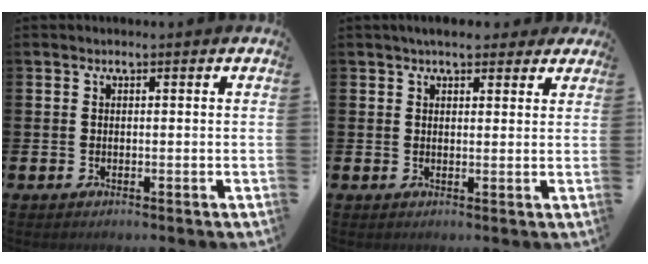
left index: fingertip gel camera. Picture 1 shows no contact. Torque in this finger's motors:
{"motor_torque": [0.11, -0.28, -0.46, 0.11]}